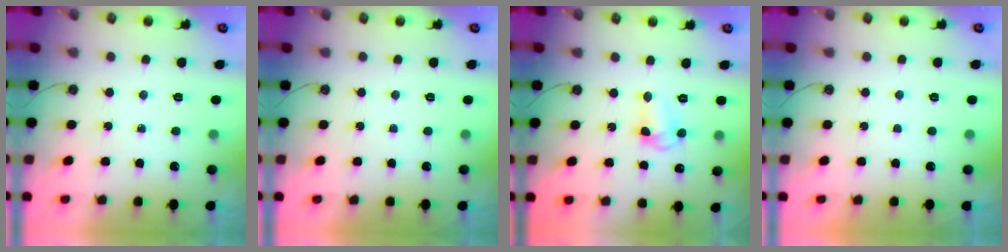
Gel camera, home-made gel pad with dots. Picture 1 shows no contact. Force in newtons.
{"total": 0.0}
{"total": 6.3, "press": 6.2, "slide": 0.6}
{"total": 0.0}